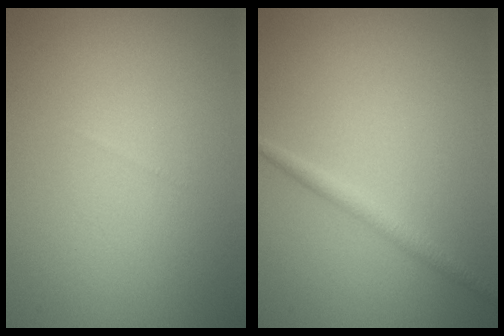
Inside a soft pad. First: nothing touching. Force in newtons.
{"total": 1.5, "press": 1.5, "slide": 0.0}